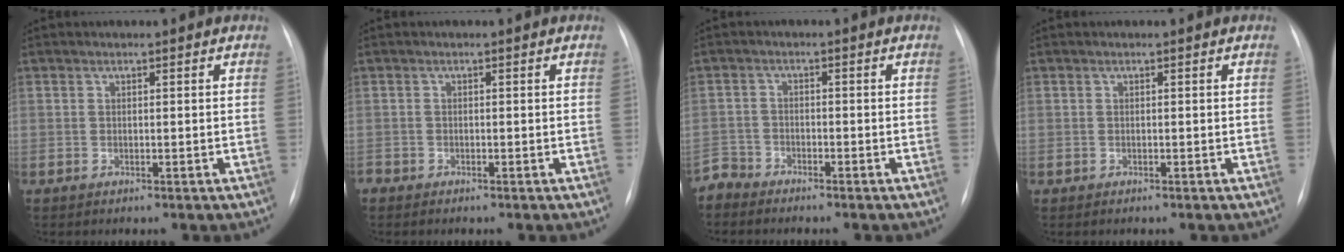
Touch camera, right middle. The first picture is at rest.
{"total": 1.0, "force": [-0.9, 0.3, 0.2], "torque": [-0.003, 0.000, -0.017]}
{"total": 3.0, "force": [-2.8, 0.5, -0.9], "torque": [0.020, -0.008, -0.057]}
{"total": 0.0}